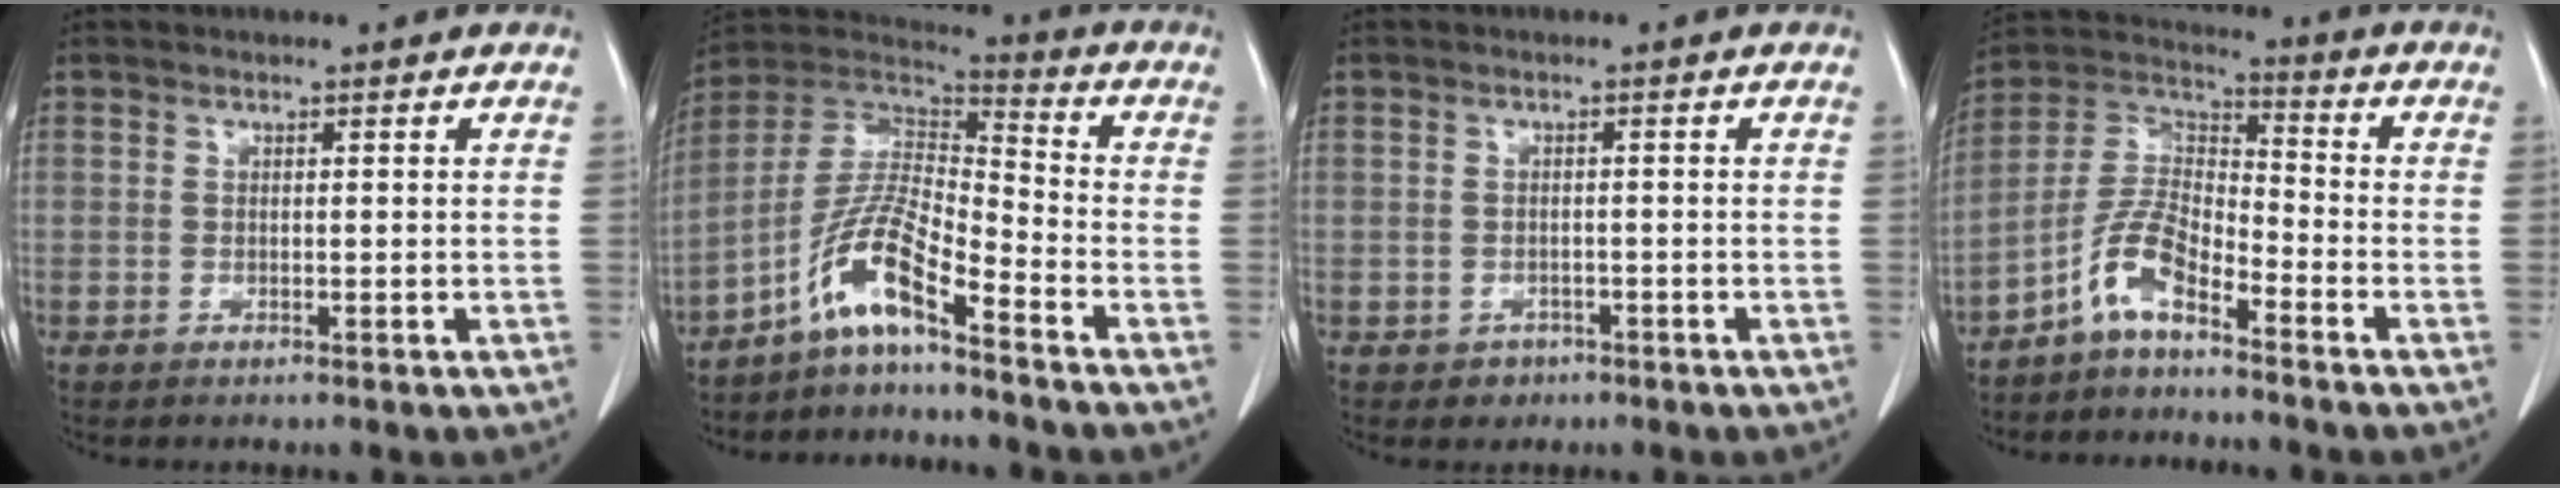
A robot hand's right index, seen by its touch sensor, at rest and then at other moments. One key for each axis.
{"total": 9.9, "fx": -6.7, "fy": 0.9, "fz": 7.2, "tx": -0.151, "ty": 0.015, "tz": -0.135}
{"total": 1.9, "fx": -1.0, "fy": 1.6, "fz": 0.2, "tx": -0.002, "ty": 0.008, "tz": -0.011}
{"total": 7.5, "fx": -5.1, "fy": 2.2, "fz": 5.0, "tx": -0.112, "ty": 0.019, "tz": -0.110}